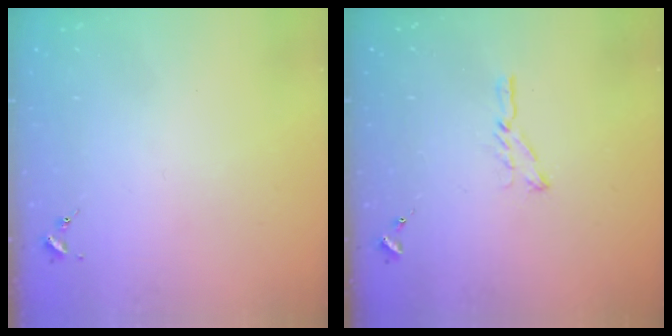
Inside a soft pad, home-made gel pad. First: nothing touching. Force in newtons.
{"total": 6.4, "press": 6.3, "slide": 0.6}